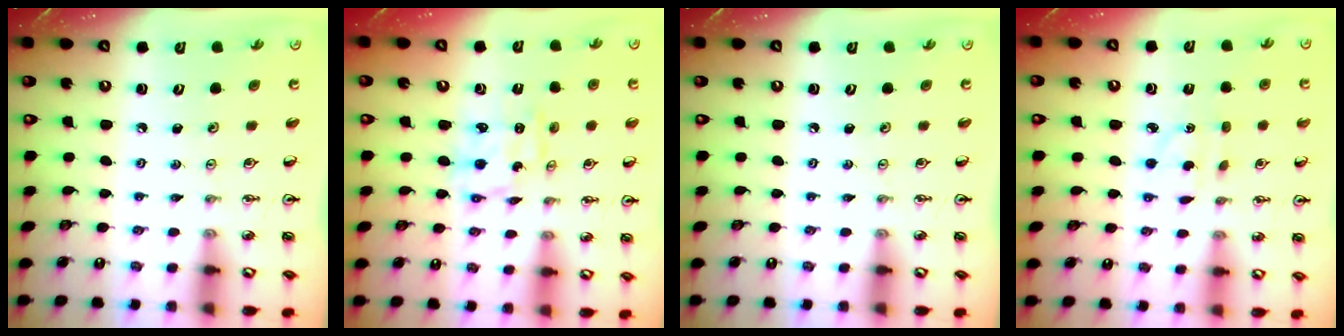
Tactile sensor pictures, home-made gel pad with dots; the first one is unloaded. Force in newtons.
{"total": 3.6, "press": 3.6, "slide": 0.3}
{"total": 0.0}
{"total": 3.0, "press": 2.9, "slide": 0.8}